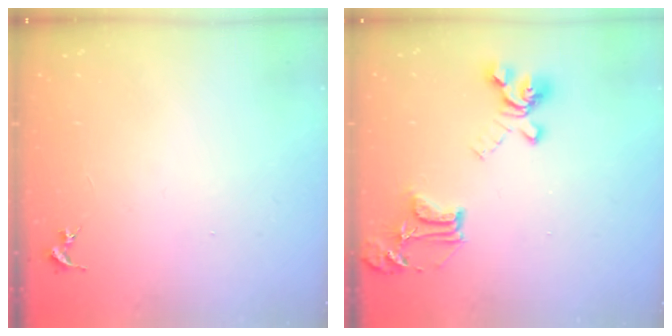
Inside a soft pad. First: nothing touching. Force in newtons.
{"total": 17.0, "press": 17.0, "slide": 1.4}